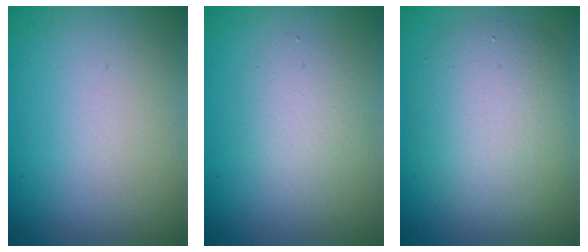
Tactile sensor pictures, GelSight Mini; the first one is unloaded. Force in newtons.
{"total": 2.3, "press": 2.3, "slide": 0.1}
{"total": 5.8, "press": 5.8, "slide": 0.2}